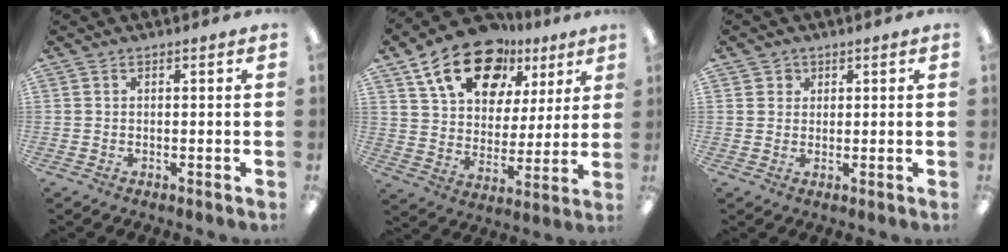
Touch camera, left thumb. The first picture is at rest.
{"total": 18.7, "force": [11.6, 11.5, 9.2], "torque": [-0.149, -0.055, 0.208]}
{"total": 2.5, "force": [1.1, 2.3, -0.1], "torque": [0.001, 0.000, 0.018]}